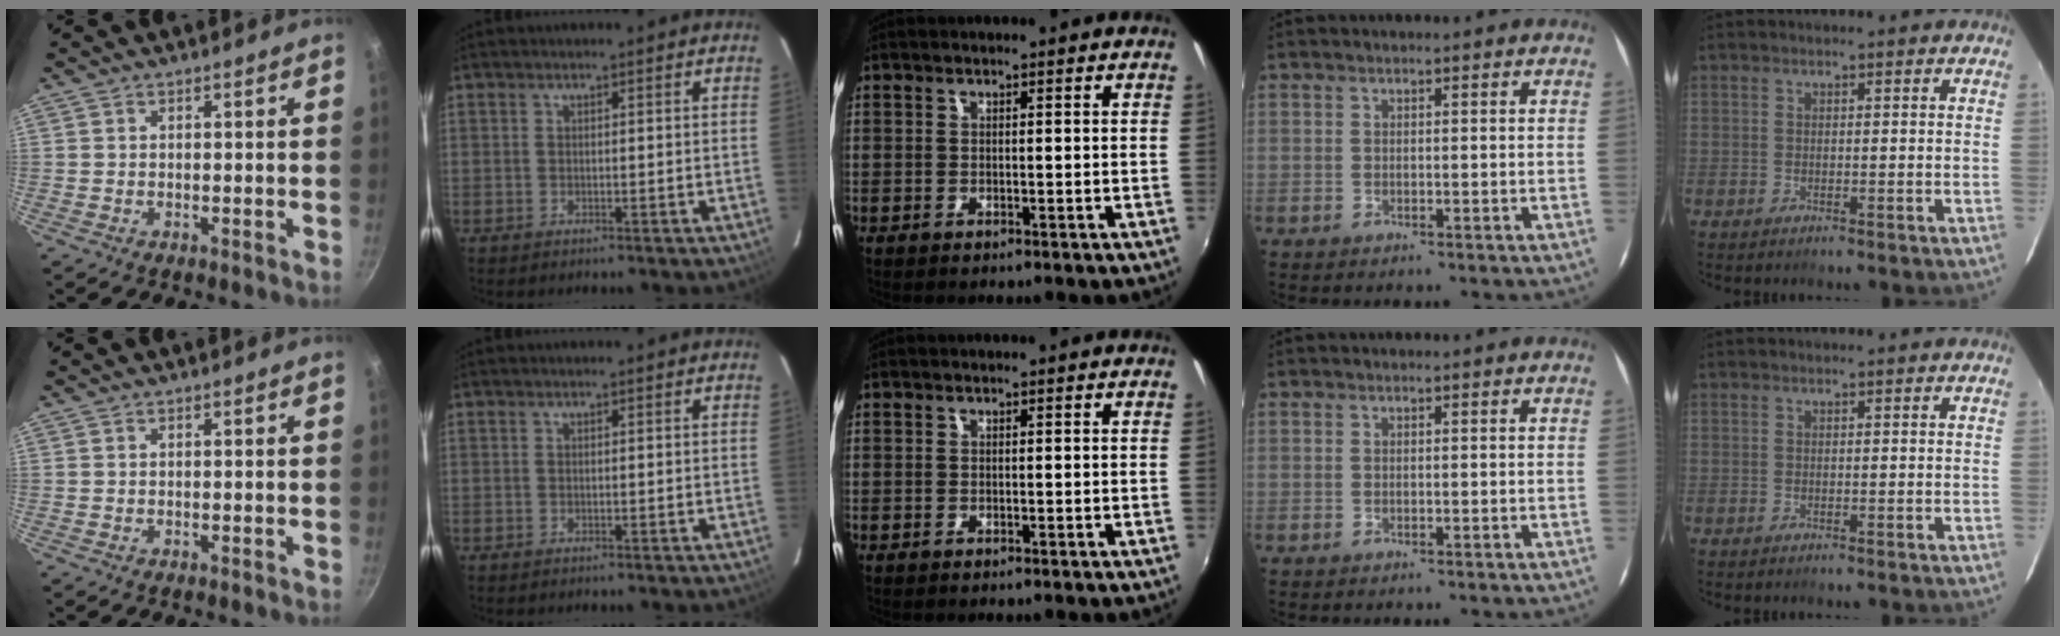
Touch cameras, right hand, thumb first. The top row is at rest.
{}